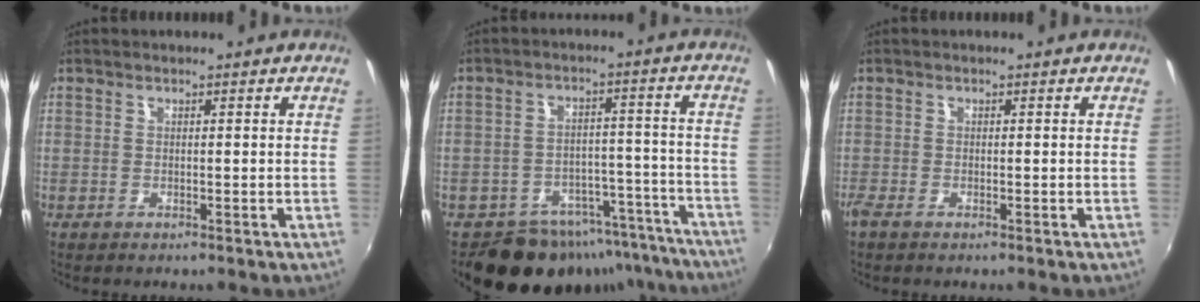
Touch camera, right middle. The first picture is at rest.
{"total": 16.3, "force": [-13.5, 8.2, 3.8], "torque": [-0.070, 0.044, -0.159]}
{"total": 1.2, "force": [-0.9, 0.0, 0.8], "torque": [-0.019, -0.007, -0.020]}